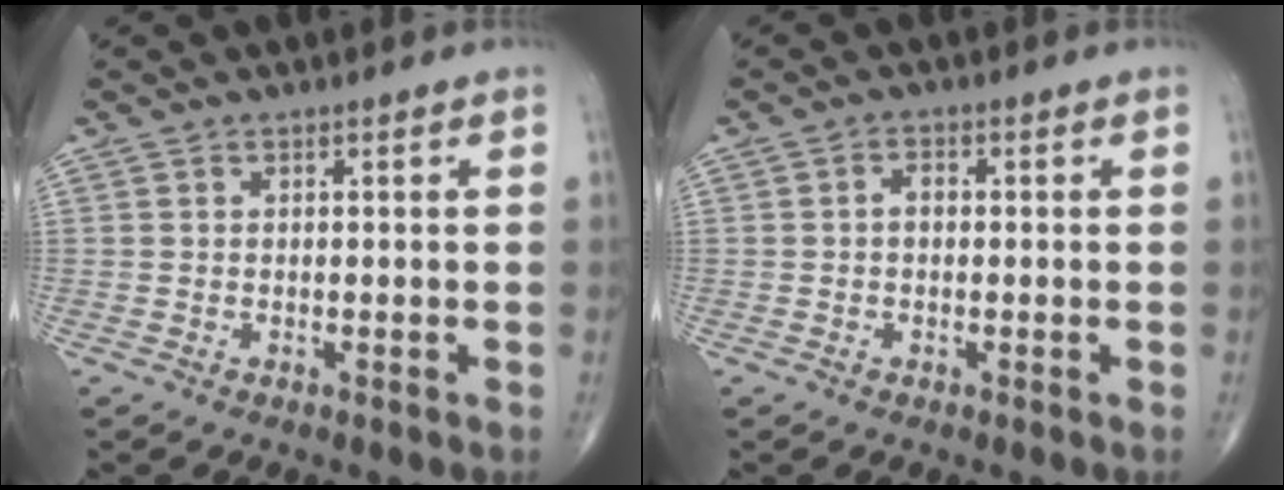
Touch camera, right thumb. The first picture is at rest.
{"total": 1.7, "force": [-0.1, 1.2, 1.3], "torque": [-0.014, 0.009, -0.007]}